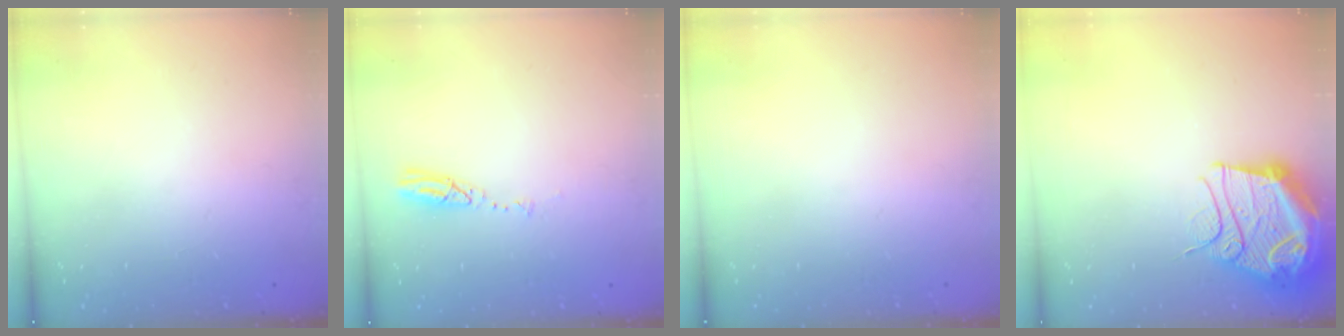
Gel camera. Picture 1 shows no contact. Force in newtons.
{"total": 3.7, "press": 3.7, "slide": 0.4}
{"total": 0.0}
{"total": 17.5, "press": 17.4, "slide": 1.9}